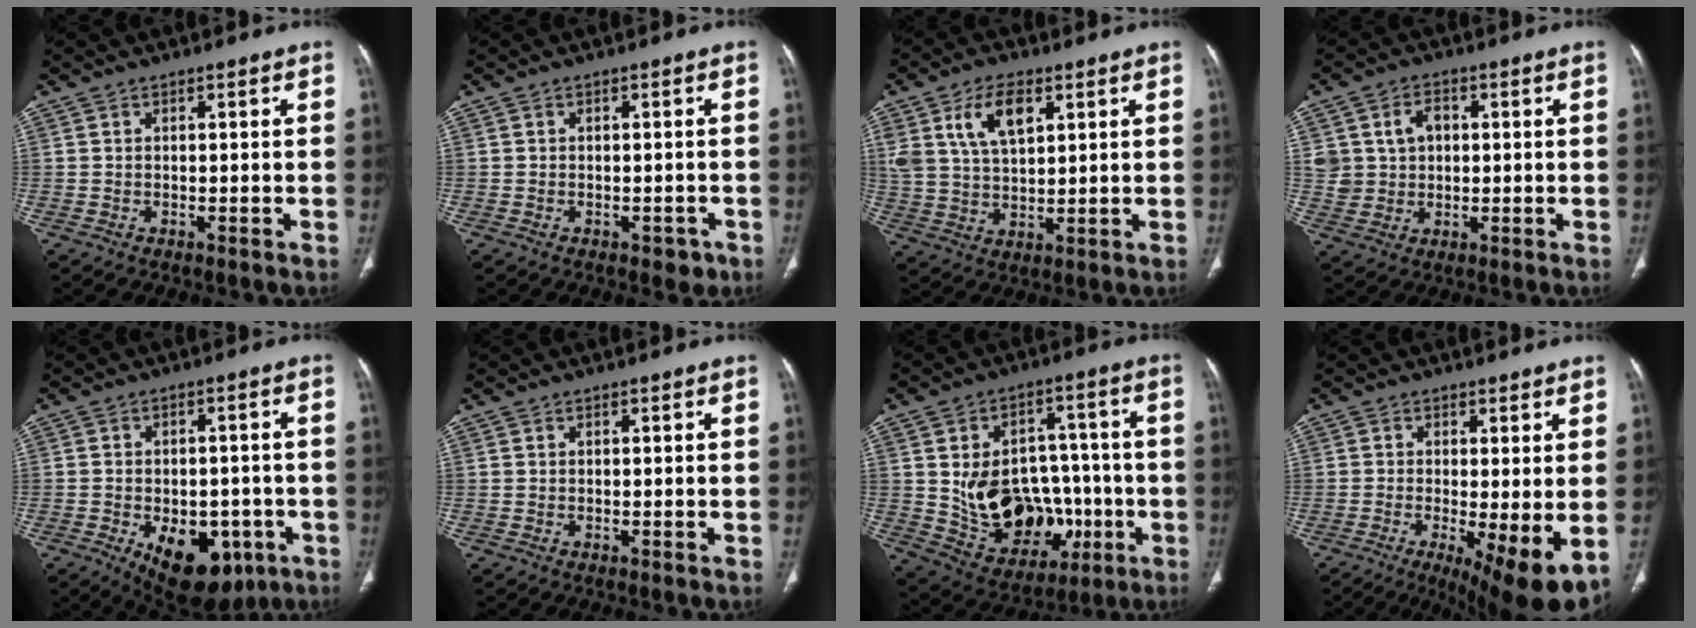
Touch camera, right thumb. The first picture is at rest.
{"total": 2.3, "force": [-1.2, 1.5, 1.2], "torque": [0.000, 0.006, -0.011]}
{"total": 10.0, "force": [4.4, 5.3, 7.3], "torque": [-0.127, -0.011, 0.090]}
{"total": 7.2, "force": [1.6, 5.8, 3.8], "torque": [-0.044, 0.000, 0.036]}
{"total": 14.8, "force": [-6.3, 8.7, 10.2], "torque": [-0.121, 0.013, -0.074]}
{"total": 0.0}
{"total": 19.9, "force": [-2.7, 14.5, 13.4], "torque": [-0.172, 0.027, -0.010]}
{"total": 11.4, "force": [-3.0, 3.1, 10.6], "torque": [-0.162, -0.024, -0.039]}